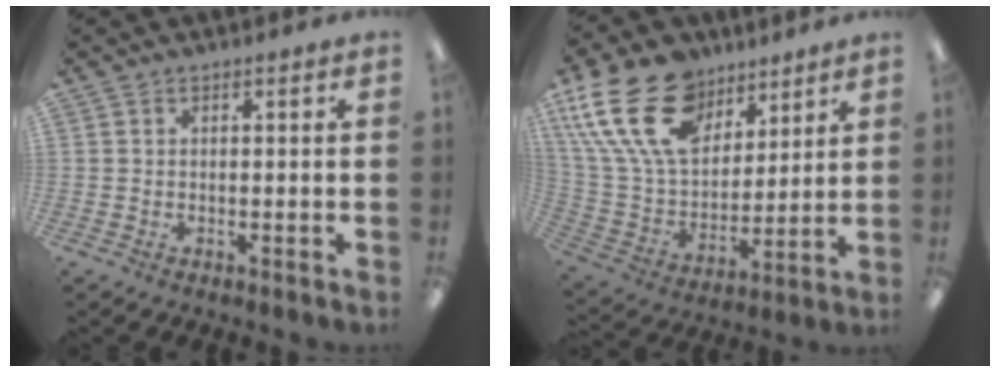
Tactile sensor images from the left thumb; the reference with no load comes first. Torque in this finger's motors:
{"motor_torque": [0.61, 0.65, 1.65, -1.15, 0.38]}